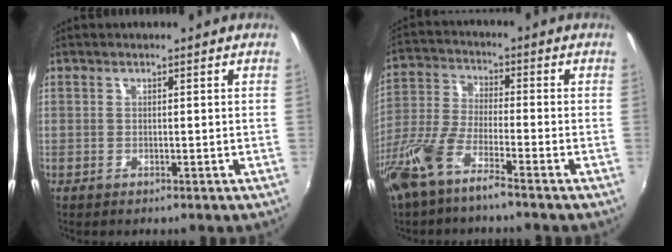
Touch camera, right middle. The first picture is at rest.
{"total": 10.2, "force": [-6.8, 1.7, 7.5], "torque": [-0.168, -0.014, -0.137]}